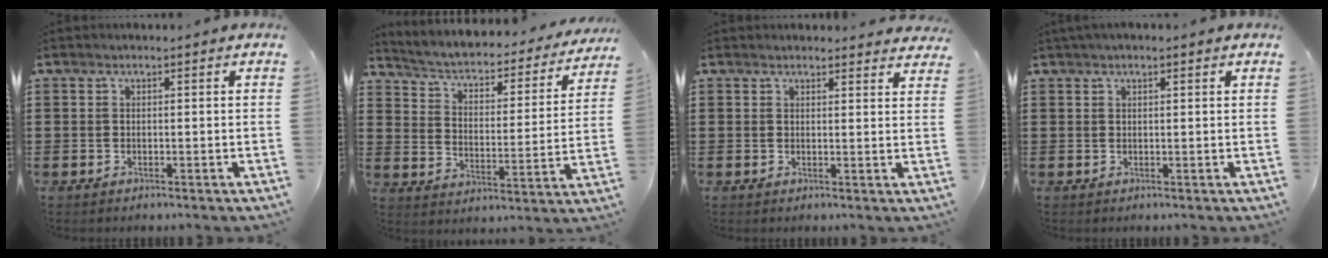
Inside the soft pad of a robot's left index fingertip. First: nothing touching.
{"total": 2.7, "force": [2.1, 0.9, 1.5], "torque": [-0.046, -0.026, 0.022]}
{"total": 1.8, "force": [1.8, 0.5, 0.0], "torque": [0.002, -0.005, 0.033]}
{"total": 1.2, "force": [0.7, 0.2, 0.9], "torque": [-0.018, 0.002, 0.013]}